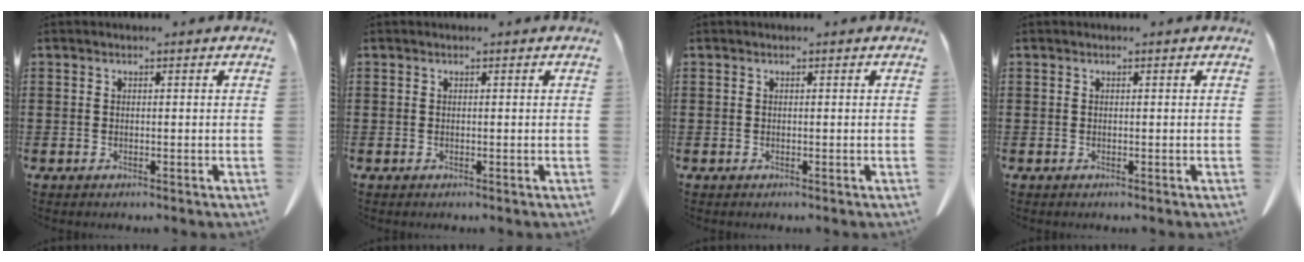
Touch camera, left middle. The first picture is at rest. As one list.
[{"total": 0.0}, {"total": 0.0}, {"total": 0.0}]